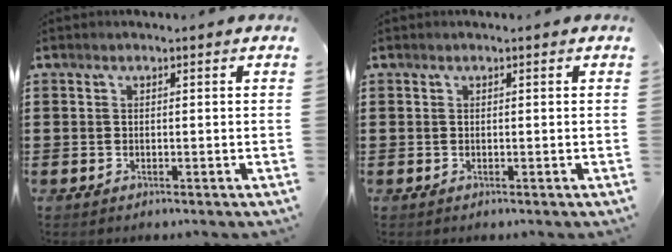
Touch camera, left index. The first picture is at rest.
{"total": 0.0}